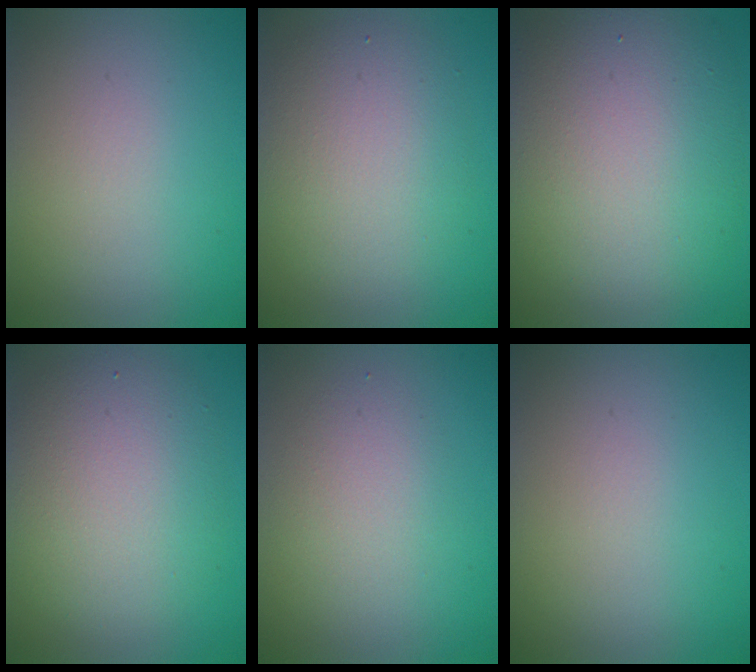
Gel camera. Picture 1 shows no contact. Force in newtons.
{"total": 4.8, "press": 4.8, "slide": 0.2}
{"total": 10.9, "press": 10.9, "slide": 0.6}
{"total": 6.0, "press": 6.0, "slide": 0.3}
{"total": 2.2, "press": 2.2, "slide": 0.2}
{"total": 0.0}